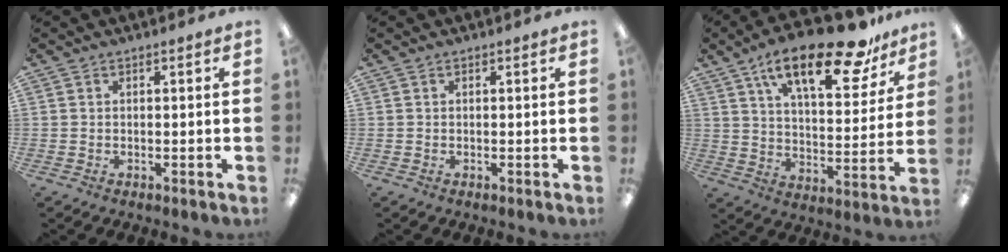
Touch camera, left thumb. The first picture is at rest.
{"total": 0.0}
{"total": 21.9, "force": [14.6, 7.4, 14.5], "torque": [-0.219, -0.084, 0.236]}